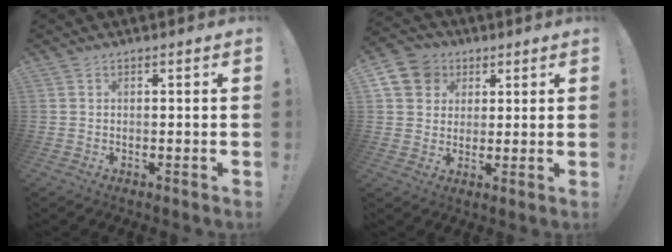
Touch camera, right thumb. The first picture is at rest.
{"total": 10.2, "force": [3.9, 8.7, 3.7], "torque": [-0.054, -0.015, 0.080]}